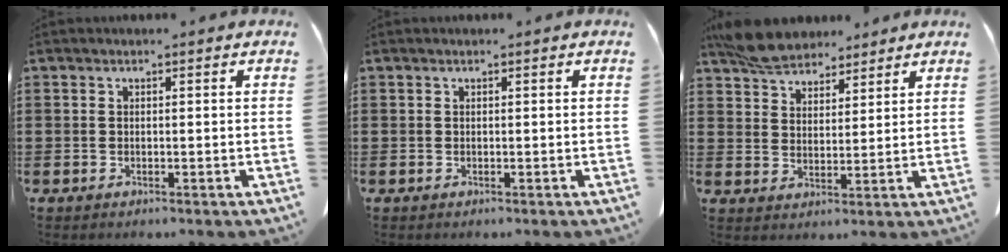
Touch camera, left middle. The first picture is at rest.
{"total": 0.0}
{"total": 6.8, "force": [6.1, 2.3, 1.8], "torque": [-0.055, -0.009, 0.120]}